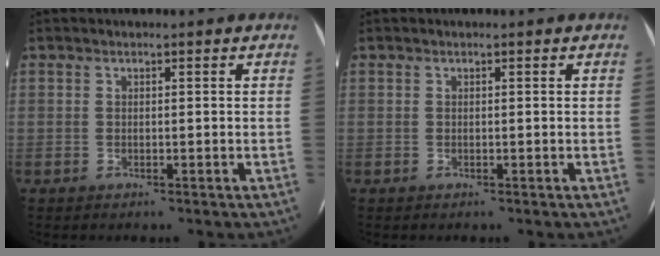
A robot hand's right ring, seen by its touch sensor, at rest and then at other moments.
{"total": 0.0}